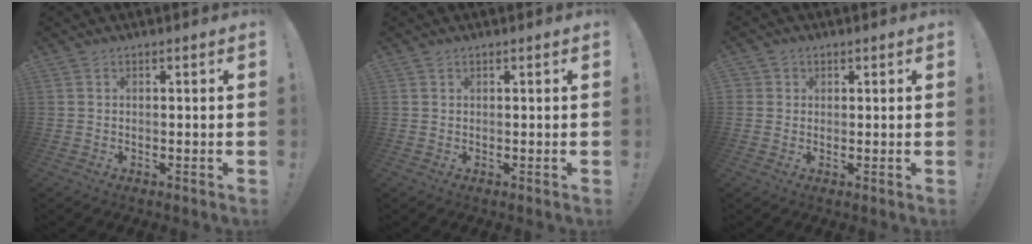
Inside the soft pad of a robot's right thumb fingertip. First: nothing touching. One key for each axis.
{"total": 0.0}
{"total": 2.0, "fx": 0.4, "fy": 1.9, "fz": 0.3, "tx": -0.004, "ty": 0.002, "tz": 0.006}